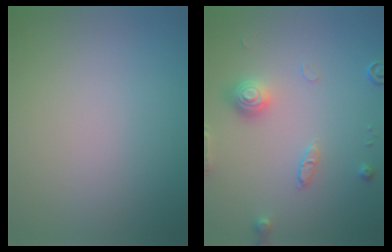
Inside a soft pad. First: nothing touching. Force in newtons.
{"total": 3.0, "press": 2.8, "slide": 0.9}